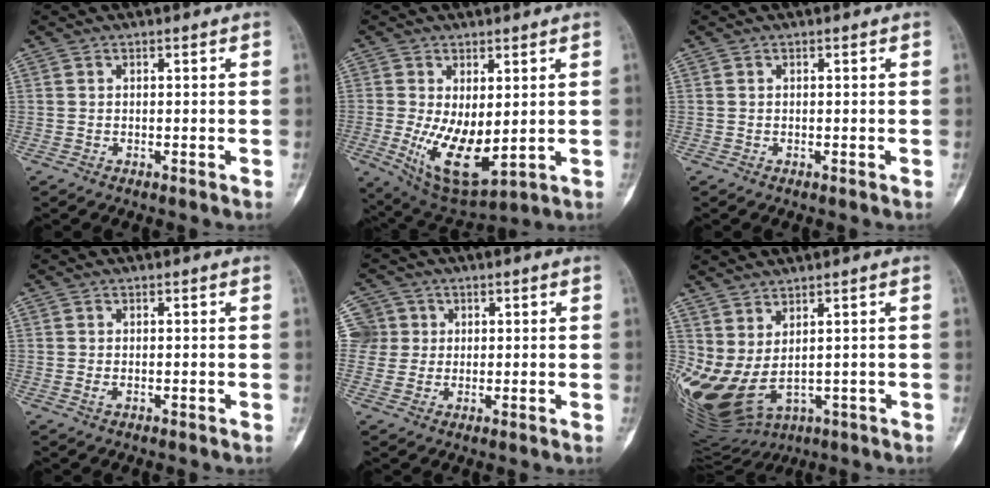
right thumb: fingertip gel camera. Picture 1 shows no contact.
{"total": 12.4, "force": [-0.8, 6.2, 10.7], "torque": [-0.177, -0.026, 0.010]}
{"total": 0.0}
{"total": 0.6, "force": [-0.1, 0.3, 0.5], "torque": [-0.010, -0.001, -0.001]}
{"total": 5.7, "force": [1.4, 5.5, 0.2], "torque": [0.025, 0.008, 0.027]}
{"total": 15.1, "force": [0.6, 8.1, 12.8], "torque": [-0.276, -0.025, 0.048]}